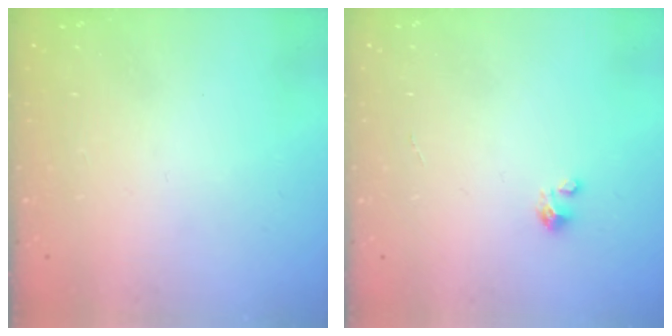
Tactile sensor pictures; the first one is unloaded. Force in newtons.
{"total": 1.8, "press": 1.8, "slide": 0.2}